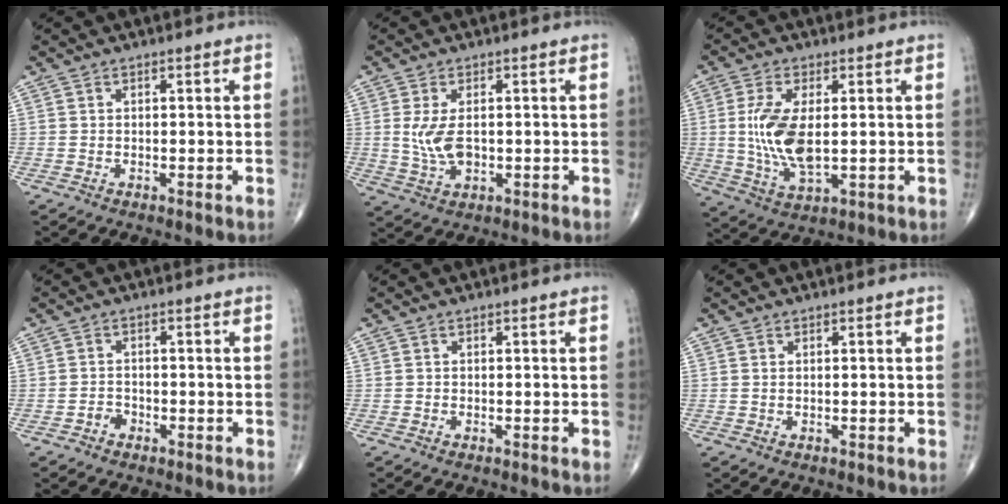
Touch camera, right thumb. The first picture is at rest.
{"total": 6.0, "force": [0.2, 3.3, 5.0], "torque": [-0.103, -0.011, 0.009]}
{"total": 11.2, "force": [0.6, 5.0, 10.0], "torque": [-0.204, -0.016, 0.019]}
{"total": 1.8, "force": [-1.1, 1.3, 0.5], "torque": [-0.003, 0.008, -0.024]}
{"total": 0.0}
{"total": 0.0}